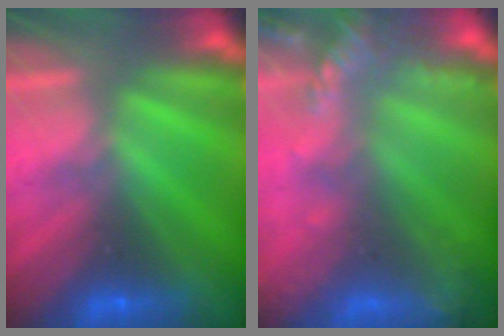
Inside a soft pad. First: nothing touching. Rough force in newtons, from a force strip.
{"total": 6.9}